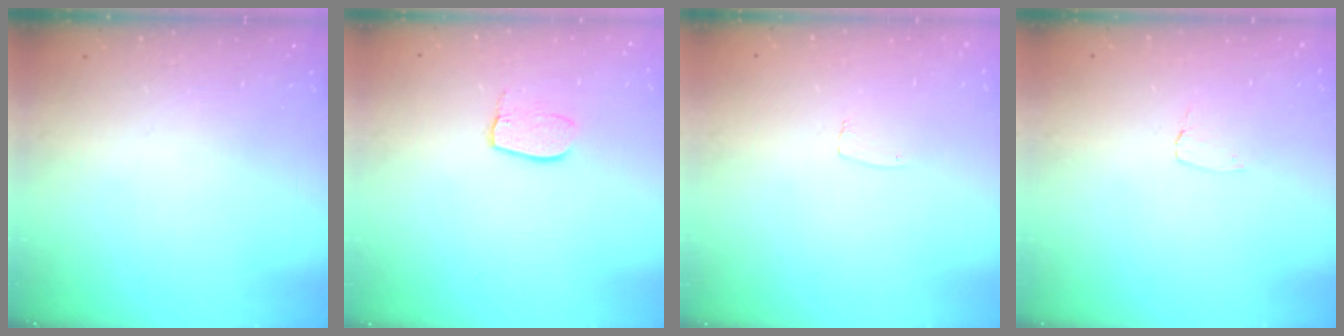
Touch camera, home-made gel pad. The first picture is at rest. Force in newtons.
{"total": 7.2, "press": 7.2, "slide": 0.3}
{"total": 3.0, "press": 3.0, "slide": 0.2}
{"total": 2.6, "press": 2.6, "slide": 0.2}